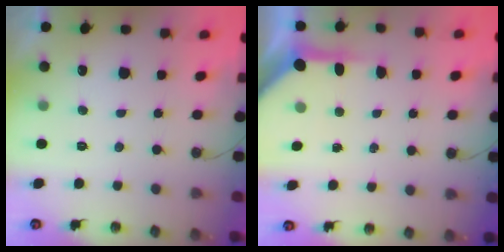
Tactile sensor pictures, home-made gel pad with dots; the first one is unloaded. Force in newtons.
{"total": 6.3, "press": 6.2, "slide": 0.6}